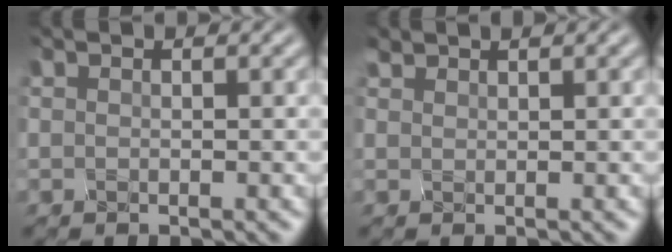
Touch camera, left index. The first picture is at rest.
{"total": 0.7, "force": [0.4, -0.3, -0.4], "torque": [-0.001, 0.002, 0.023]}